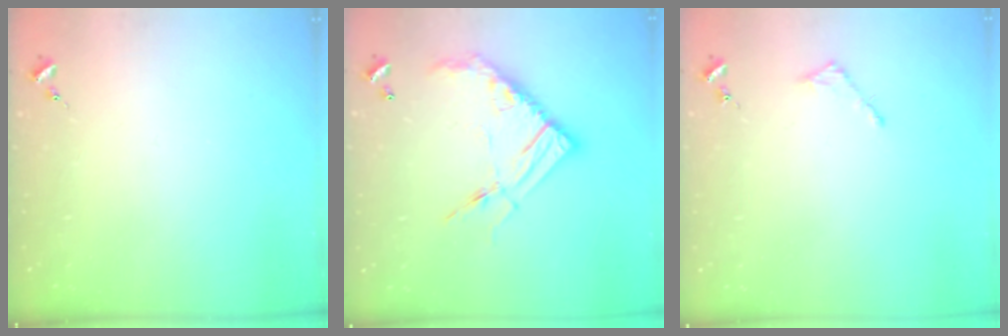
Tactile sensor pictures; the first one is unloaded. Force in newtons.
{"total": 15.8, "press": 15.7, "slide": 1.4}
{"total": 2.8, "press": 2.7, "slide": 0.3}